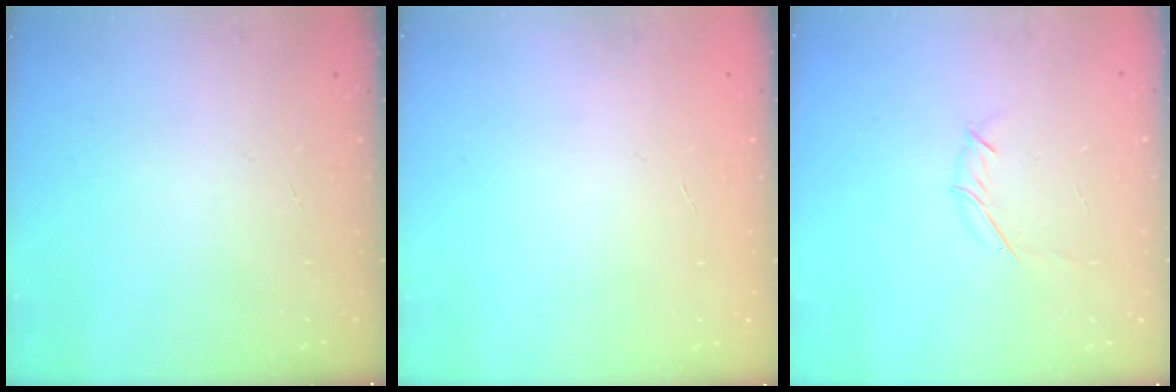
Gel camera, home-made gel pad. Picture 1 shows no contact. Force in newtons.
{"total": 0.0}
{"total": 3.8, "press": 3.7, "slide": 0.8}